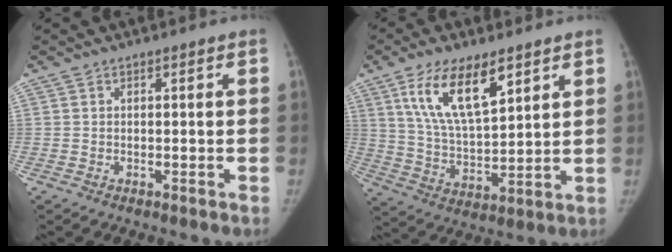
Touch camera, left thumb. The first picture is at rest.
{"total": 14.3, "force": [7.5, 5.8, 10.7], "torque": [-0.174, -0.031, 0.149]}